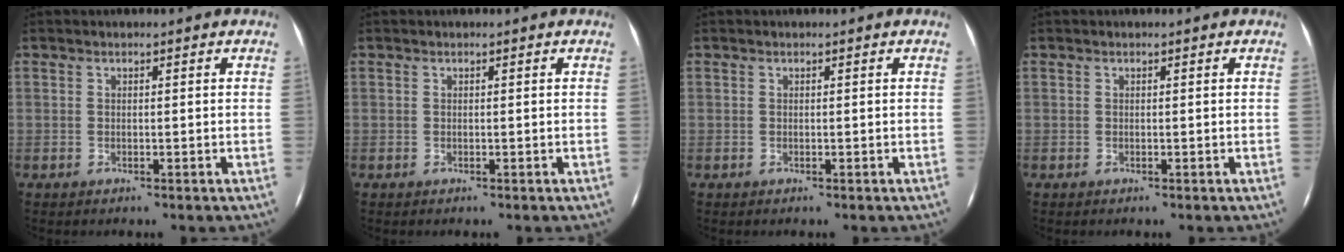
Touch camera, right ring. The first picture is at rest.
{"total": 0.0}
{"total": 0.0}
{"total": 0.0}